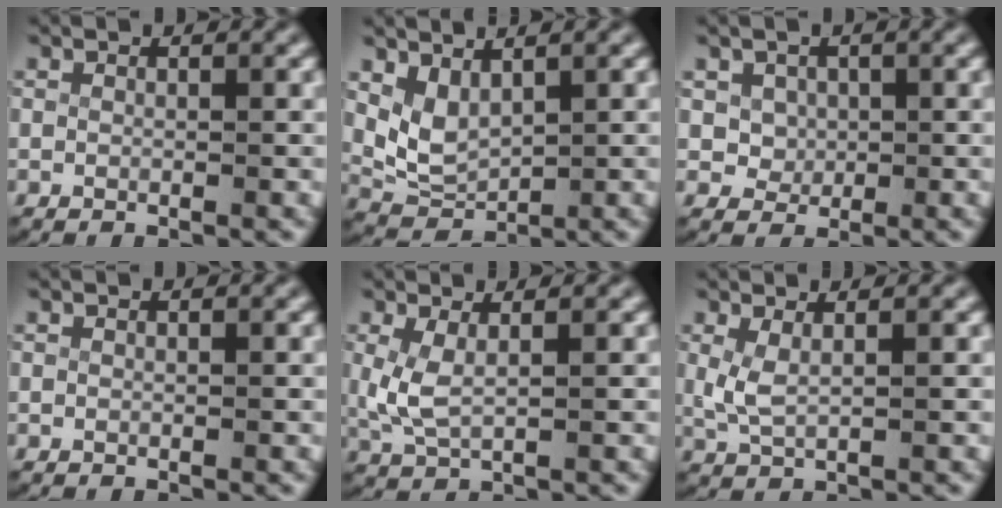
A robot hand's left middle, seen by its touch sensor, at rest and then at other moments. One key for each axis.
{"total": 5.6, "fx": 0.9, "fy": 4.7, "fz": 2.9, "tx": -0.082, "ty": -0.019, "tz": 0.023}
{"total": 2.0, "fx": 0.4, "fy": 1.8, "fz": 0.6, "tx": -0.016, "ty": -0.010, "tz": 0.018}
{"total": 0.0}
{"total": 3.0, "fx": 0.4, "fy": 1.7, "fz": 2.5, "tx": -0.073, "ty": -0.013, "tz": 0.020}
{"total": 2.2, "fx": 0.5, "fy": 1.1, "fz": 1.8, "tx": -0.055, "ty": -0.011, "tz": 0.021}